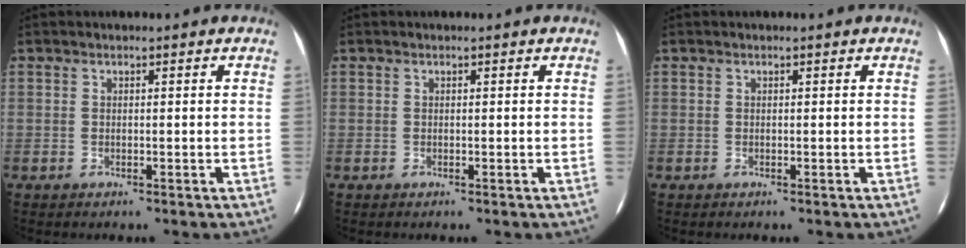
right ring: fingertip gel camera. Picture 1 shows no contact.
{"total": 0.0}
{"total": 0.0}